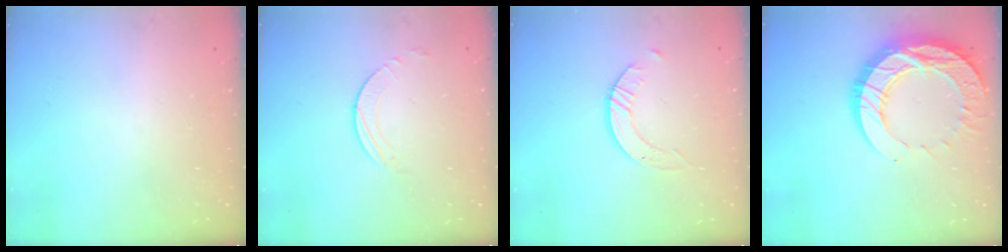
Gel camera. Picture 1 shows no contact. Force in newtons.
{"total": 3.2, "press": 3.2, "slide": 0.3}
{"total": 2.9, "press": 2.9, "slide": 0.3}
{"total": 19.4, "press": 19.4, "slide": 1.8}